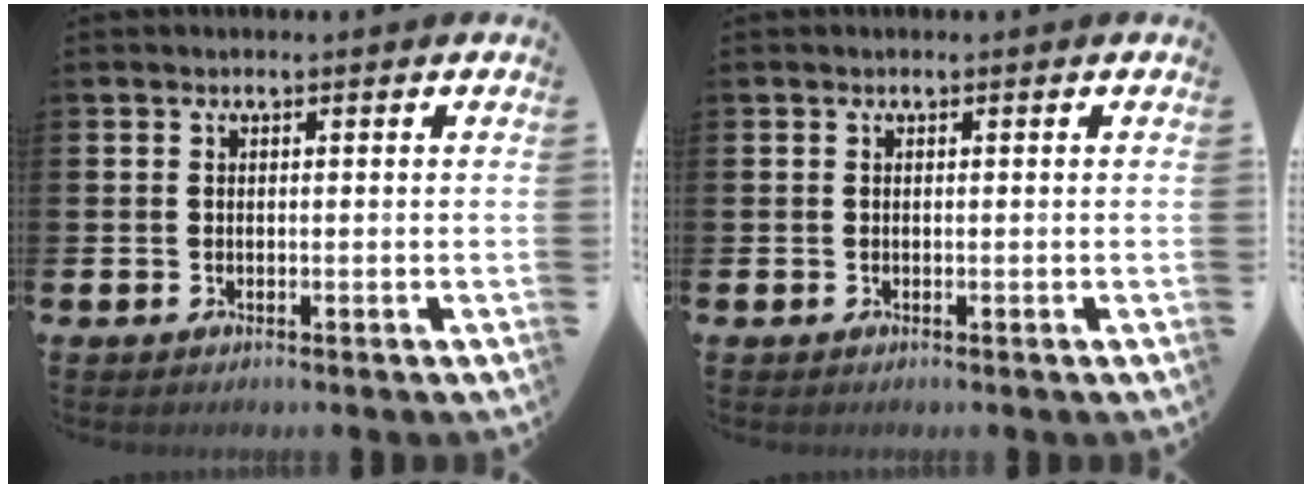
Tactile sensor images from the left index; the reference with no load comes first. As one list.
[{"total": 0.0}]